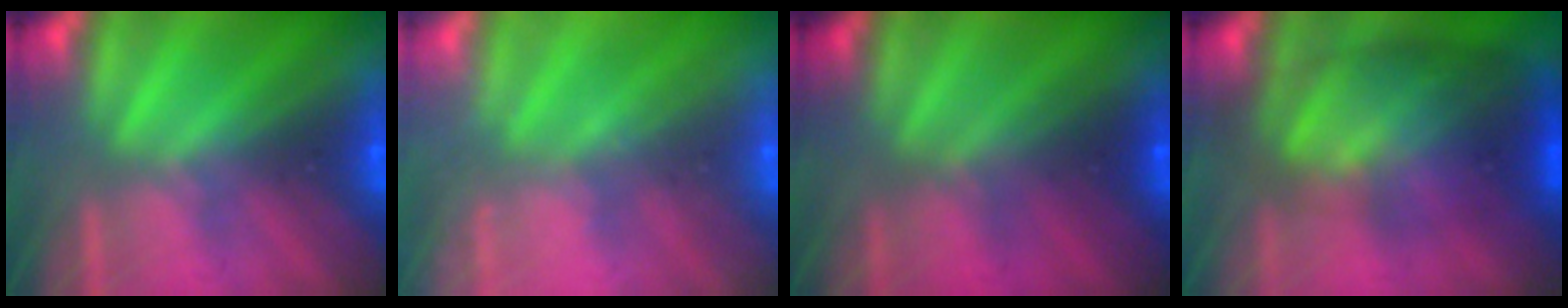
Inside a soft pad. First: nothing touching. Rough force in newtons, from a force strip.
{"total": 2.4}
{"total": 2.0}
{"total": 7.6}